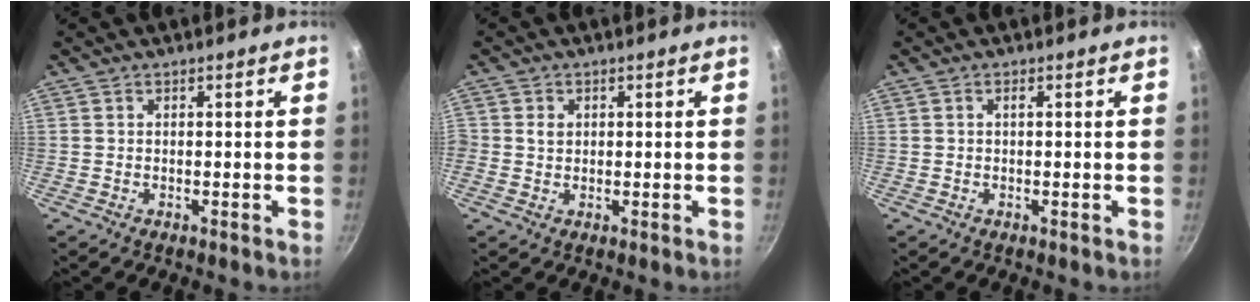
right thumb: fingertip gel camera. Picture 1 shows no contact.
{"total": 1.9, "force": [0.4, 1.7, 0.7], "torque": [-0.004, 0.002, 0.005]}
{"total": 0.8, "force": [0.1, 0.2, 0.8], "torque": [-0.017, 0.002, 0.001]}